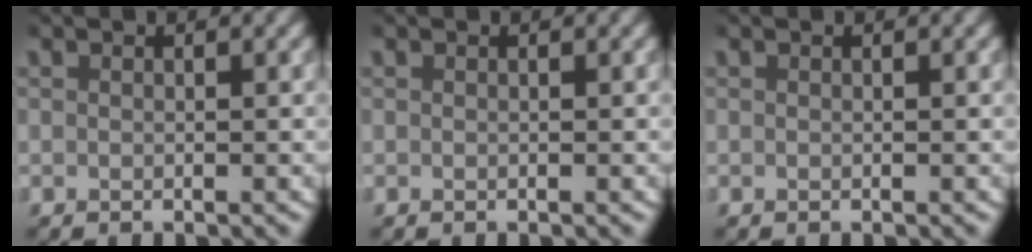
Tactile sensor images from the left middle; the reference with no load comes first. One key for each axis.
{"total": 0.0}
{"total": 0.0}